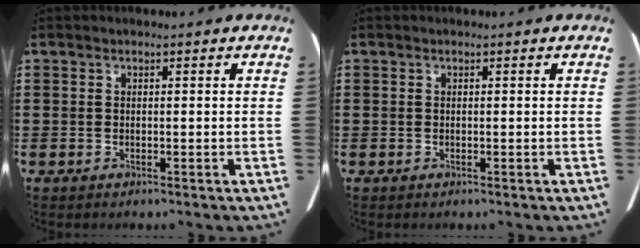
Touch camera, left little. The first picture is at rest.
{"total": 0.0}